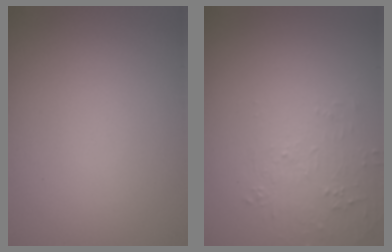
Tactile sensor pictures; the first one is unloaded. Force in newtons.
{"total": 1.7, "press": 0.5, "slide": 1.7}